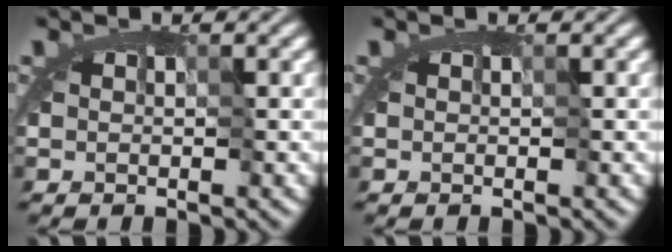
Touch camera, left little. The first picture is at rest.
{"total": 0.0}